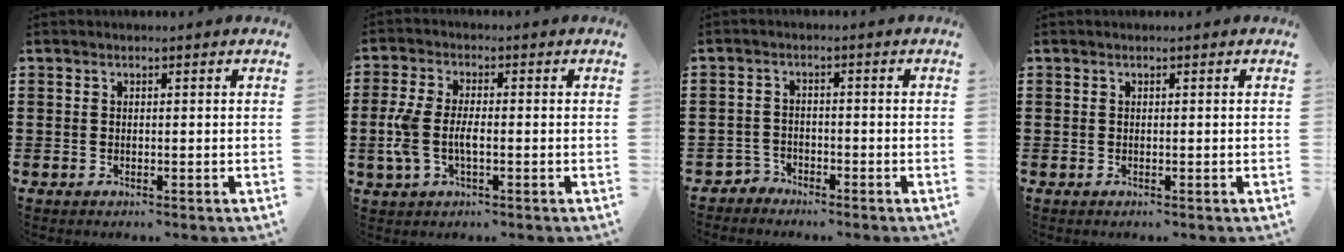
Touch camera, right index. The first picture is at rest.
{"total": 5.2, "force": [-0.9, 2.4, 4.5], "torque": [-0.115, -0.006, -0.025]}
{"total": 2.2, "force": [-2.1, 0.8, -0.2], "torque": [-0.006, 0.003, -0.046]}
{"total": 0.0}